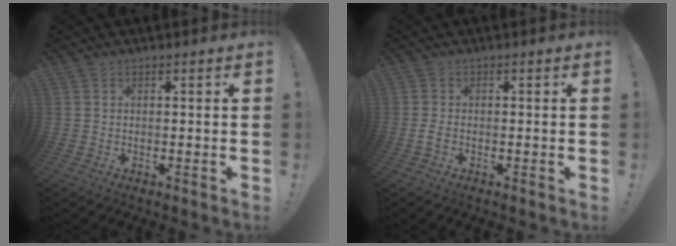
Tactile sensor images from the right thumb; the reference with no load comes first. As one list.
[{"total": 1.9, "force": [-0.8, 1.0, 1.4], "torque": [-0.029, 0.008, -0.012]}]